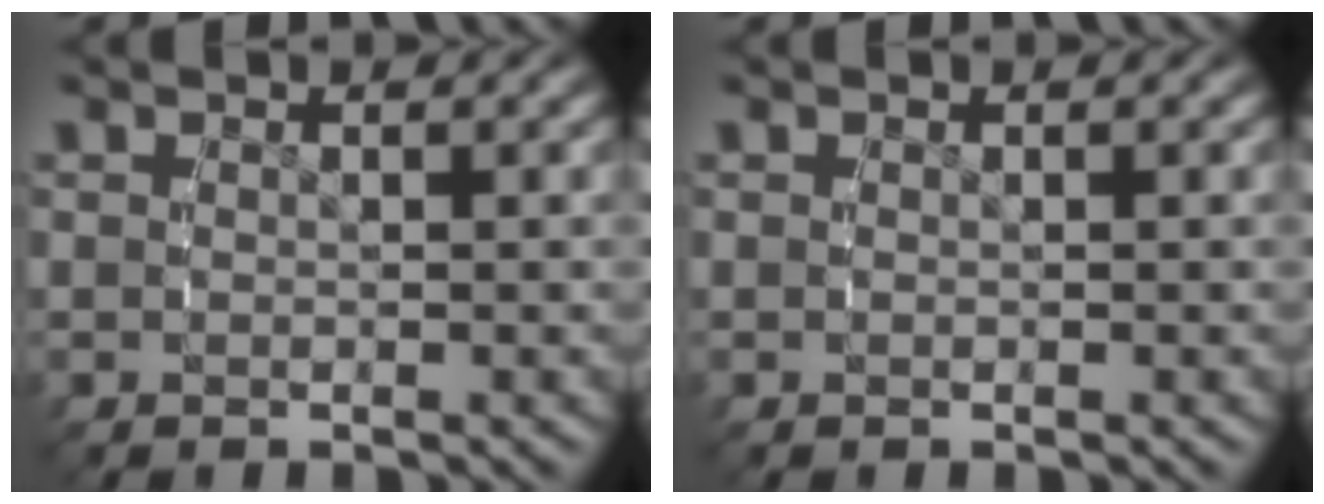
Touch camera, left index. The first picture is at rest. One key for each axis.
{"total": 0.0}